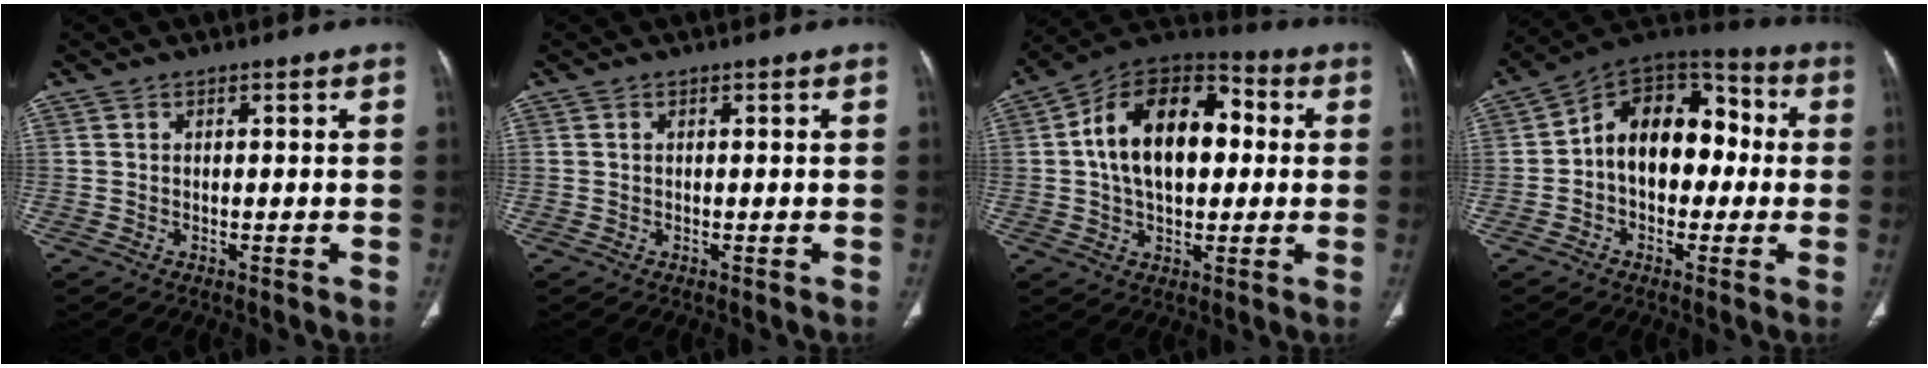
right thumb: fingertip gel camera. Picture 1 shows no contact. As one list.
[{"total": 0.0}, {"total": 18.9, "force": [2.1, 11.6, 14.8], "torque": [-0.219, 0.031, 0.026]}, {"total": 15.7, "force": [-0.1, 10.7, 11.4], "torque": [-0.130, 0.049, -0.017]}]